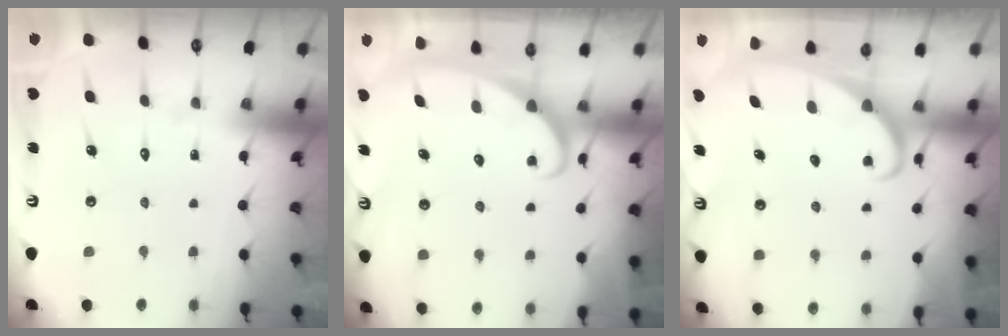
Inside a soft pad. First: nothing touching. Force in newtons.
{"total": 2.3, "press": 2.3, "slide": 0.4}
{"total": 2.2, "press": 2.2, "slide": 0.3}